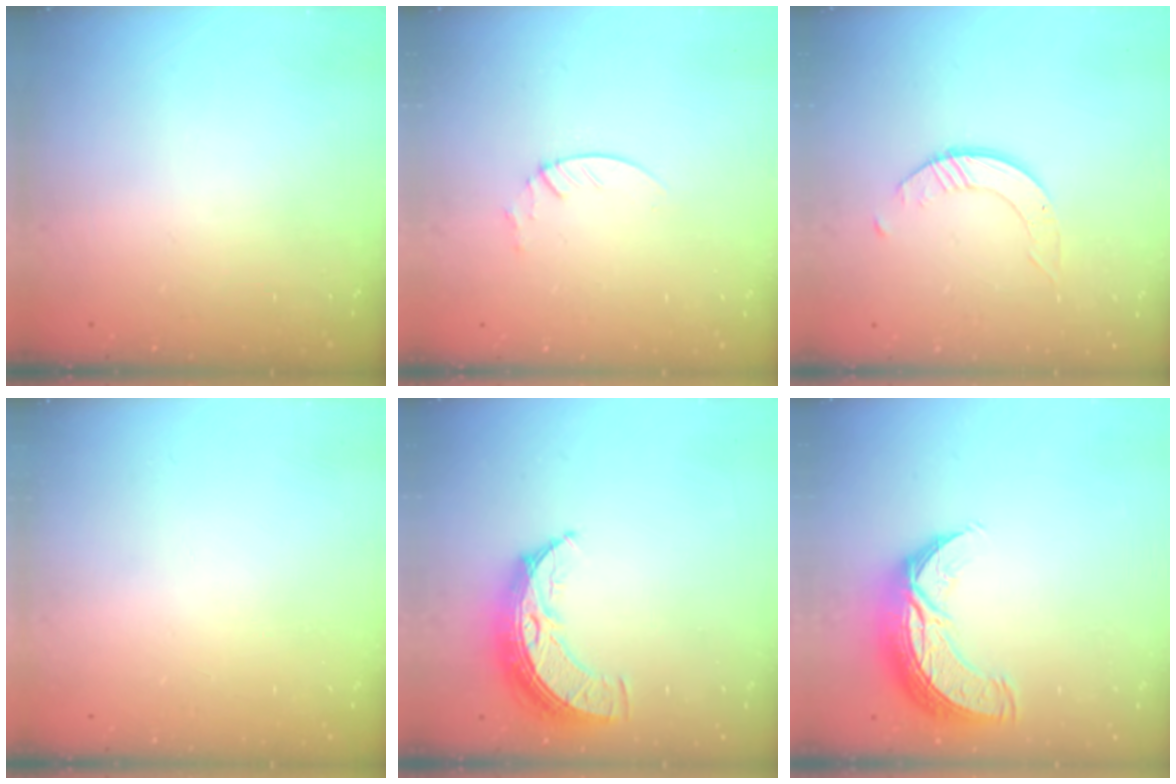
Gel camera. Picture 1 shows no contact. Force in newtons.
{"total": 1.9, "press": 1.9, "slide": 0.2}
{"total": 3.0, "press": 3.0, "slide": 0.2}
{"total": 0.0}
{"total": 9.4, "press": 9.4, "slide": 0.7}
{"total": 10.8, "press": 10.7, "slide": 1.0}